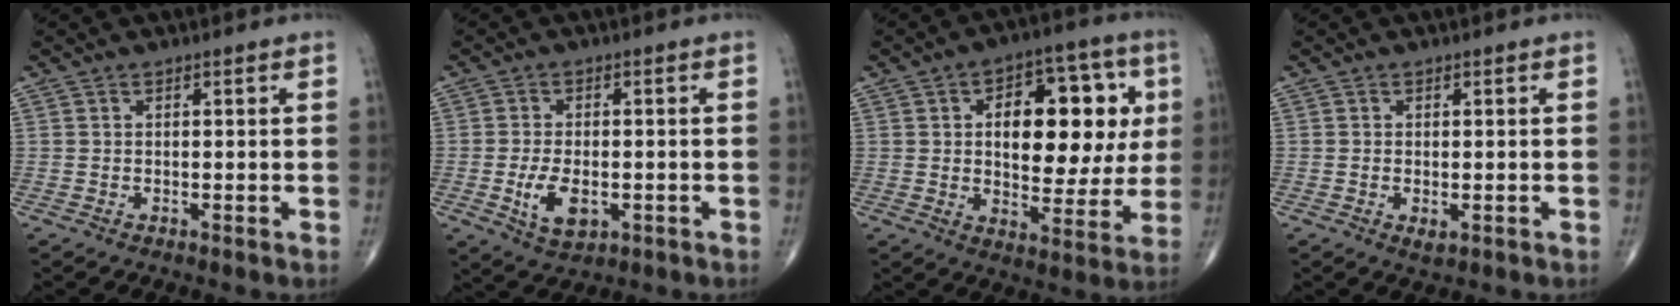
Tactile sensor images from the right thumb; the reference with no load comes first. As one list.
[{"total": 6.7, "force": [-1.7, 3.6, 5.4], "torque": [-0.093, -0.004, -0.023]}, {"total": 19.3, "force": [3.4, 10.4, 15.9], "torque": [-0.172, 0.008, 0.051]}, {"total": 1.6, "force": [-0.5, 0.7, 1.3], "torque": [-0.020, -0.003, -0.005]}]